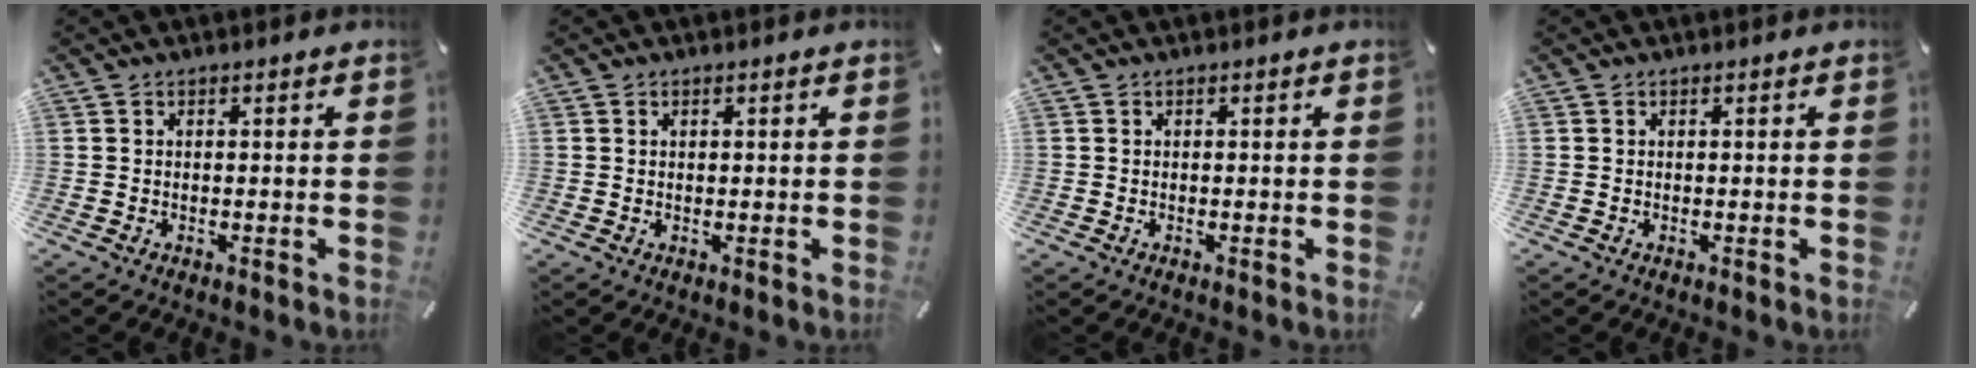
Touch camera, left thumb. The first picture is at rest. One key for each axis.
{"total": 0.0}
{"total": 0.0}
{"total": 0.0}